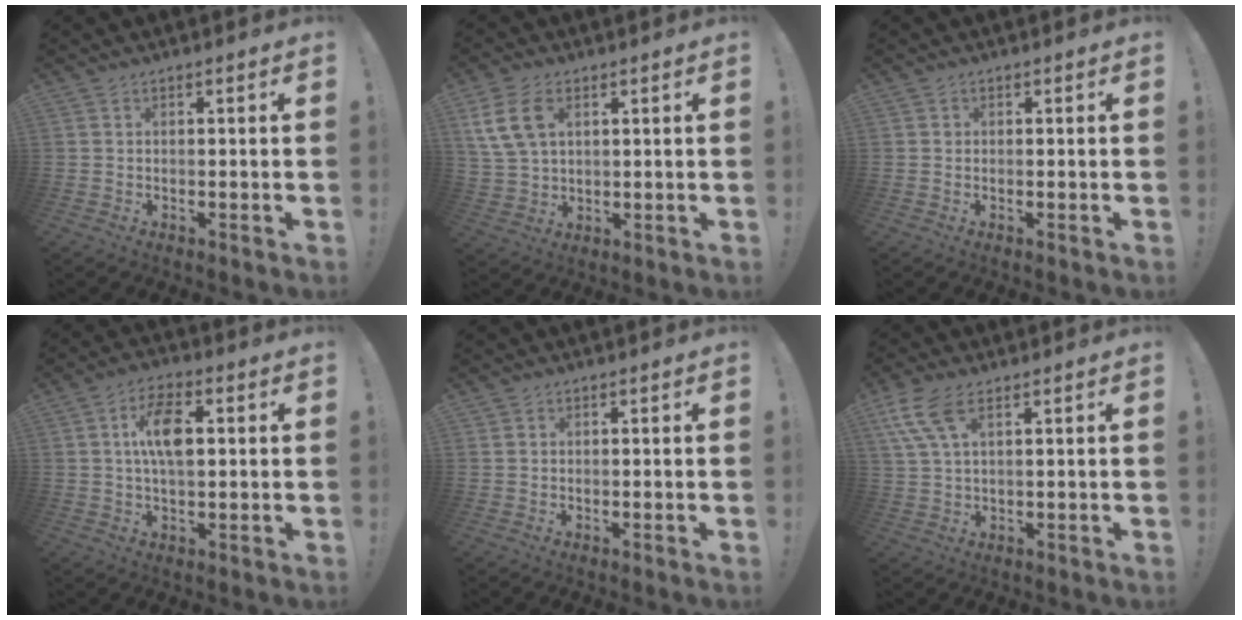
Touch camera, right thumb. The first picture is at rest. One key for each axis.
{"total": 11.2, "fx": 4.4, "fy": 7.3, "fz": 7.2, "tx": -0.147, "ty": -0.001, "tz": 0.086}
{"total": 0.7, "fx": 0.1, "fy": 0.7, "fz": 0.1, "tx": 0.004, "ty": 0.000, "tz": -0.001}
{"total": 10.1, "fx": 1.6, "fy": 5.0, "fz": 8.7, "tx": -0.135, "ty": 0.006, "tz": 0.028}
{"total": 0.9, "fx": 0.5, "fy": 0.7, "fz": 0.1, "tx": 0.005, "ty": -0.002, "tz": 0.008}
{"total": 9.3, "fx": 4.7, "fy": 4.1, "fz": 7.0, "tx": -0.135, "ty": -0.010, "tz": 0.091}